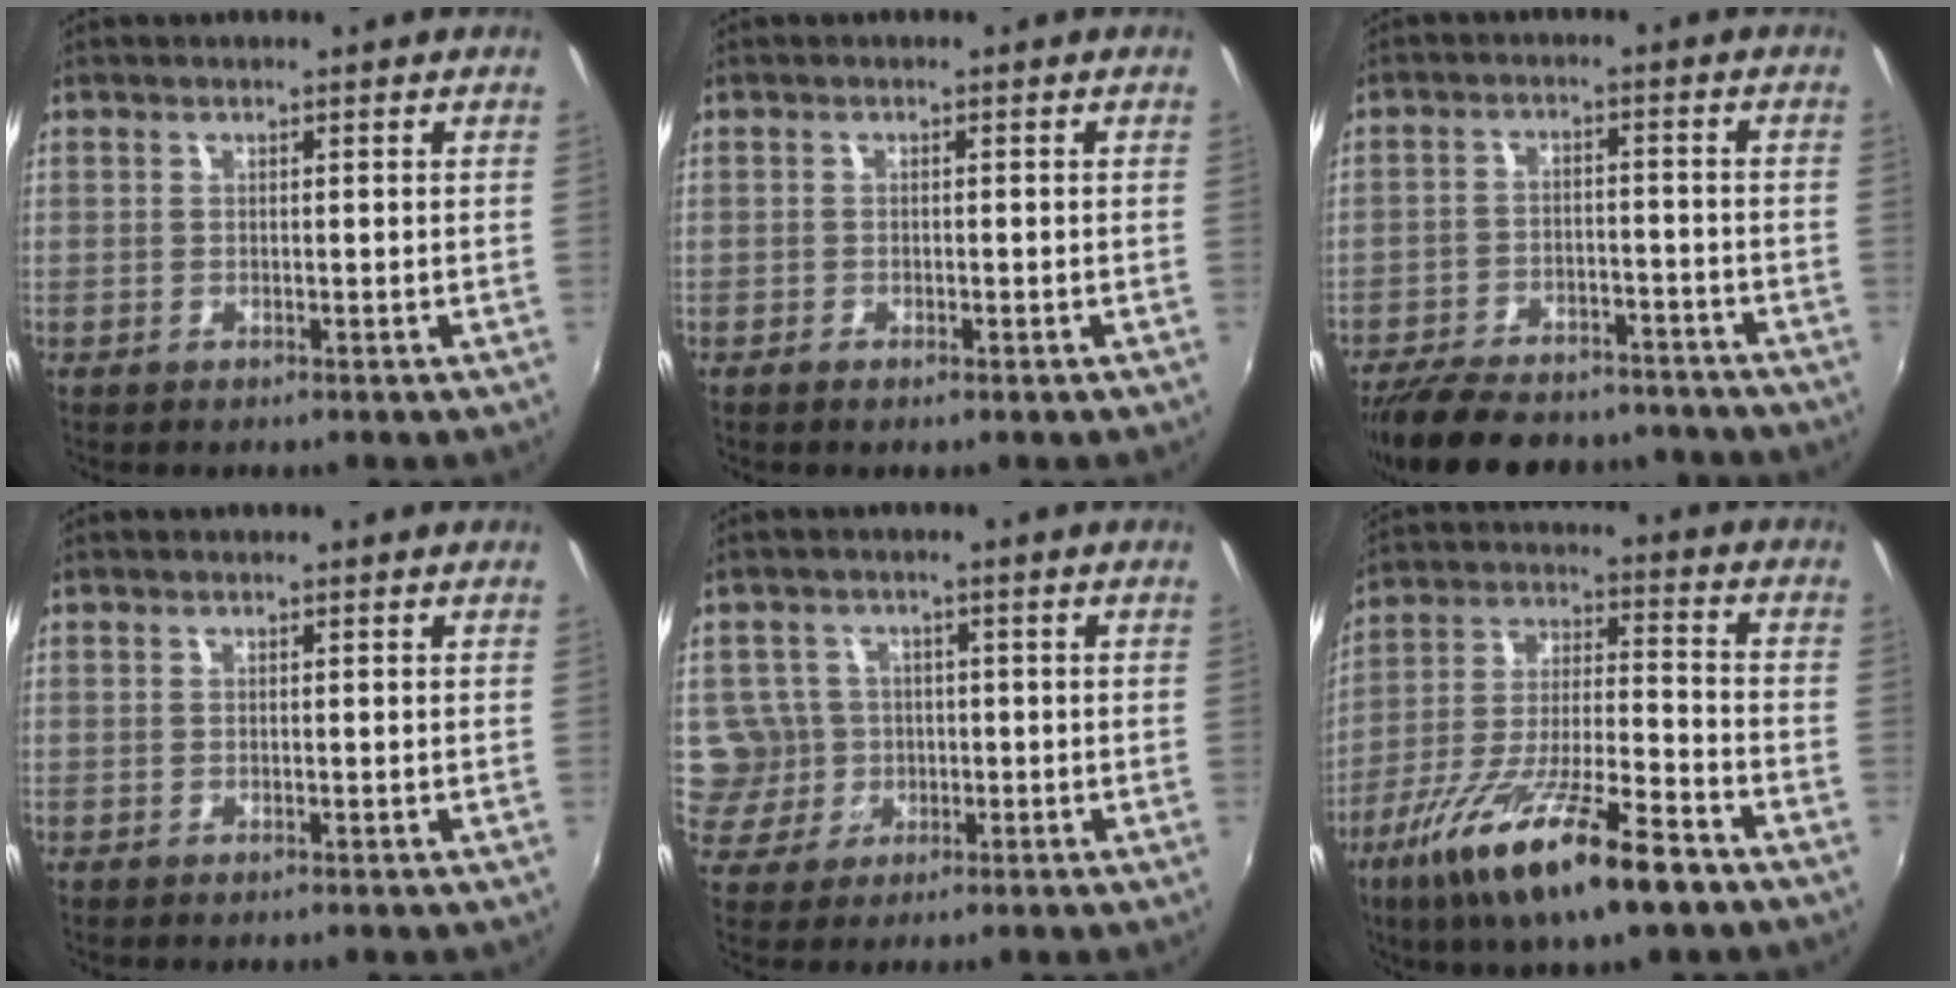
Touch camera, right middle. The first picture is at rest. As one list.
[{"total": 1.1, "force": [-0.9, 0.4, 0.6], "torque": [-0.012, -0.004, -0.015]}, {"total": 21.2, "force": [-17.8, 7.6, 8.6], "torque": [-0.186, -0.001, -0.246]}, {"total": 0.0}, {"total": 6.3, "force": [-0.3, 6.2, 0.5], "torque": [-0.029, 0.014, 0.003]}, {"total": 19.4, "force": [-11.8, 4.1, 14.8], "torque": [-0.288, -0.046, -0.208]}]